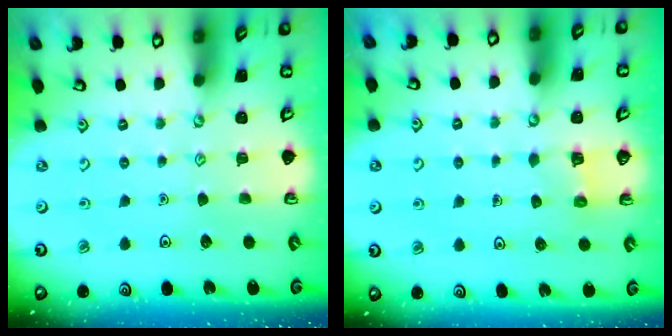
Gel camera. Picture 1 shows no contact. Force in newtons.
{"total": 2.5, "press": 2.5, "slide": 0.1}